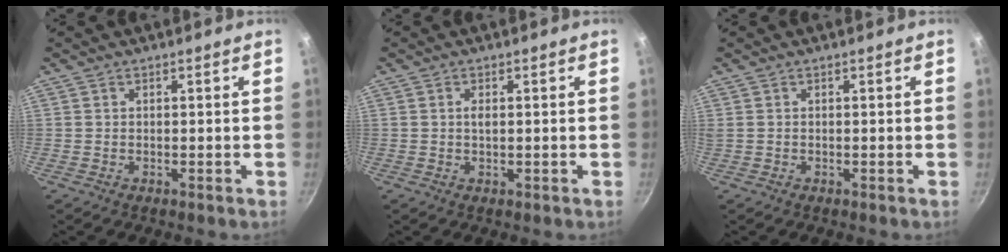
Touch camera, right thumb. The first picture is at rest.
{"total": 1.4, "force": [0.2, 0.5, 1.2], "torque": [-0.020, 0.000, 0.003]}
{"total": 0.0}